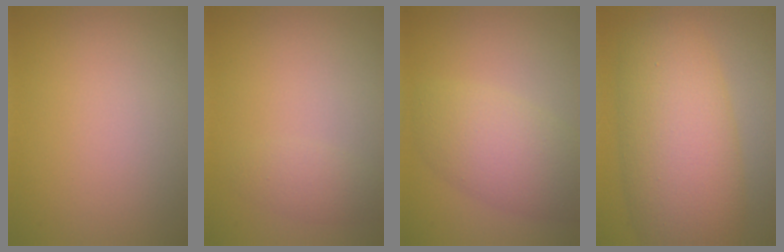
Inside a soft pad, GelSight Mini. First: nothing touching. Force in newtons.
{"total": 1.4, "press": 1.4, "slide": 0.1}
{"total": 5.4, "press": 5.4, "slide": 0.2}
{"total": 10.0, "press": 10.0, "slide": 0.2}